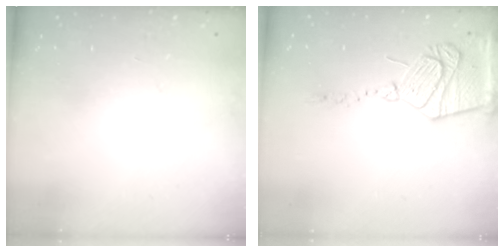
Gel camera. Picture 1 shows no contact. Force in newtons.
{"total": 17.8, "press": 17.7, "slide": 1.5}